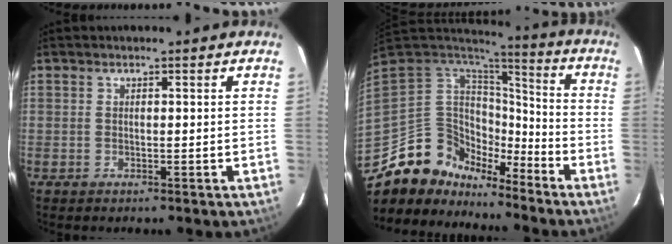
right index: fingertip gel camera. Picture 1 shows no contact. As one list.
[{"total": 14.8, "force": [-12.6, 7.0, 3.3], "torque": [-0.058, 0.062, -0.222]}]